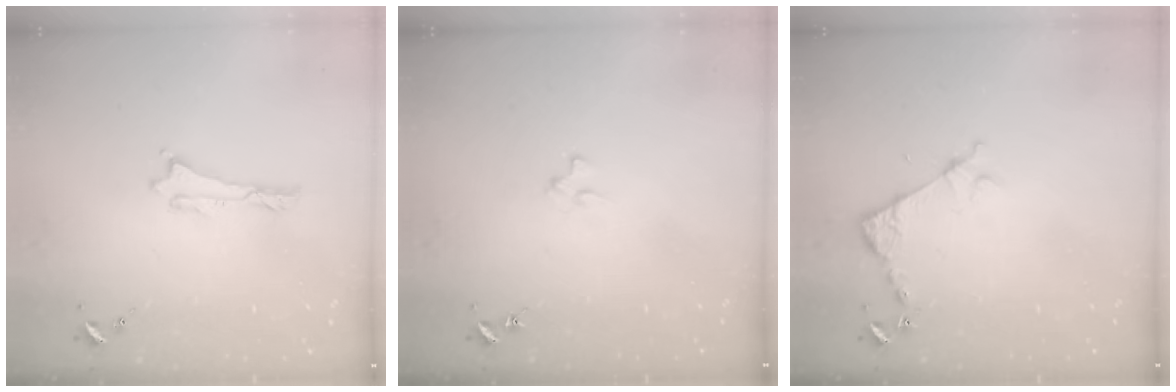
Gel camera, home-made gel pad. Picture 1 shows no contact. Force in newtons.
{"total": 1.9, "press": 1.9, "slide": 0.2}
{"total": 3.8, "press": 3.8, "slide": 0.4}